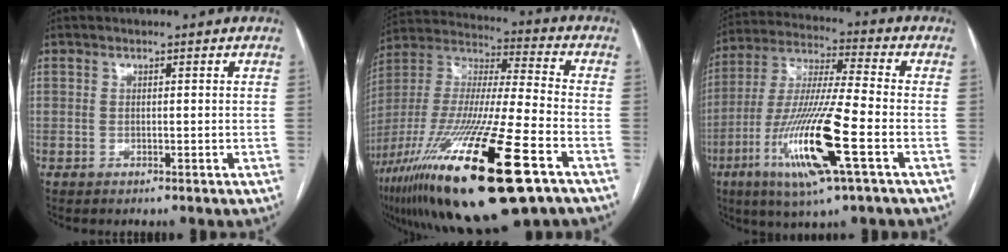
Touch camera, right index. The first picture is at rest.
{"total": 30.6, "force": [-15.8, 4.4, 25.8], "torque": [-0.501, -0.067, -0.282]}
{"total": 17.2, "force": [-6.4, 0.6, 16.0], "torque": [-0.328, -0.021, -0.118]}